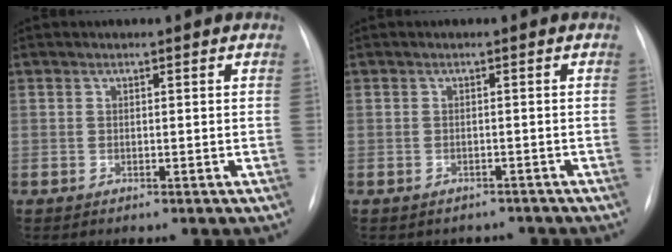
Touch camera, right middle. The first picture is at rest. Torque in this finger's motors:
{"motor_torque": [0.04, -0.05, 0.00, 0.00]}